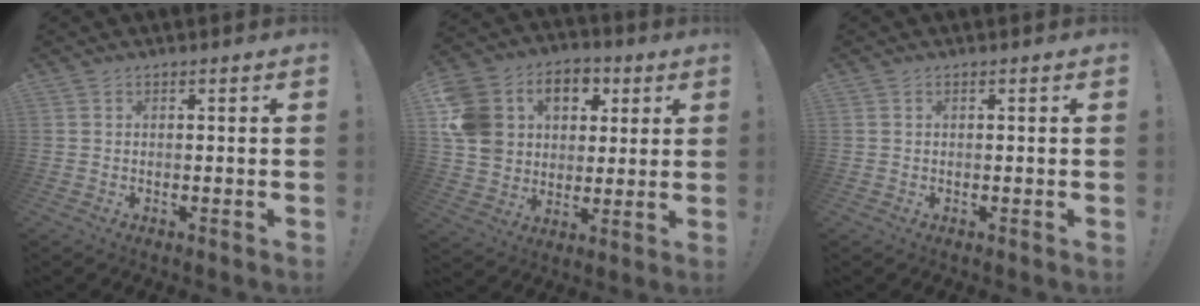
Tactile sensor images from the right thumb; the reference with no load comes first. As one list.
[{"total": 15.5, "force": [4.5, 13.2, 6.6], "torque": [-0.098, -0.014, 0.101]}, {"total": 0.0}]